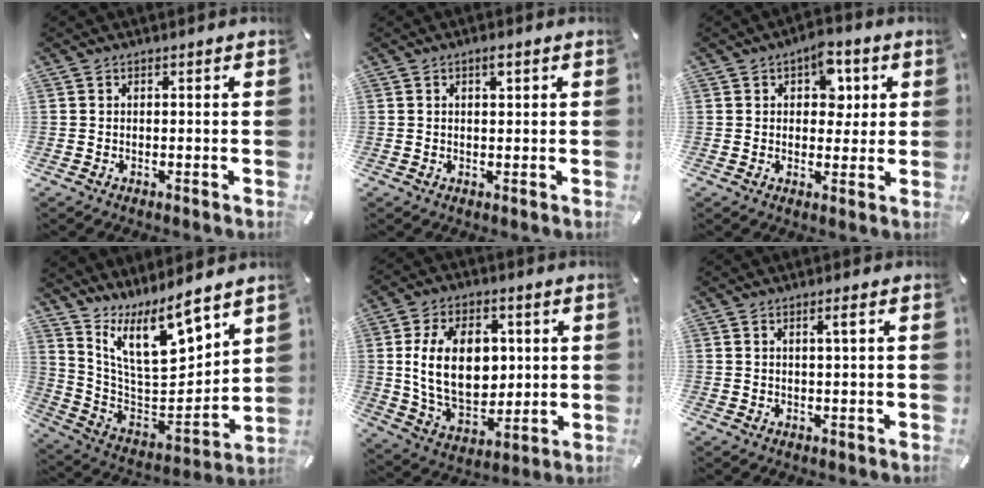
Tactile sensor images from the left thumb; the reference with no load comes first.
{"total": 2.0, "force": [0.8, 0.8, 1.6], "torque": [-0.027, 0.000, 0.010]}
{"total": 8.0, "force": [2.7, 5.3, 5.4], "torque": [-0.058, -0.004, 0.040]}
{"total": 15.7, "force": [11.1, 6.3, 9.1], "torque": [-0.155, -0.099, 0.198]}
{"total": 16.9, "force": [2.2, 11.4, 12.3], "torque": [-0.239, 0.004, 0.038]}
{"total": 2.2, "force": [0.8, 0.0, 2.1], "torque": [-0.041, -0.001, 0.011]}